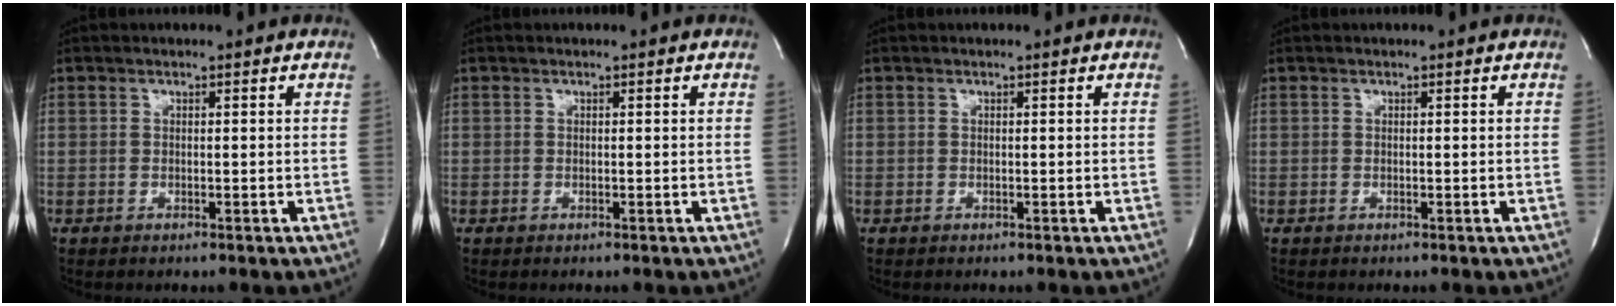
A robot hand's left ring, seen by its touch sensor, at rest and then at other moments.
{"total": 0.0}
{"total": 0.0}
{"total": 0.0}